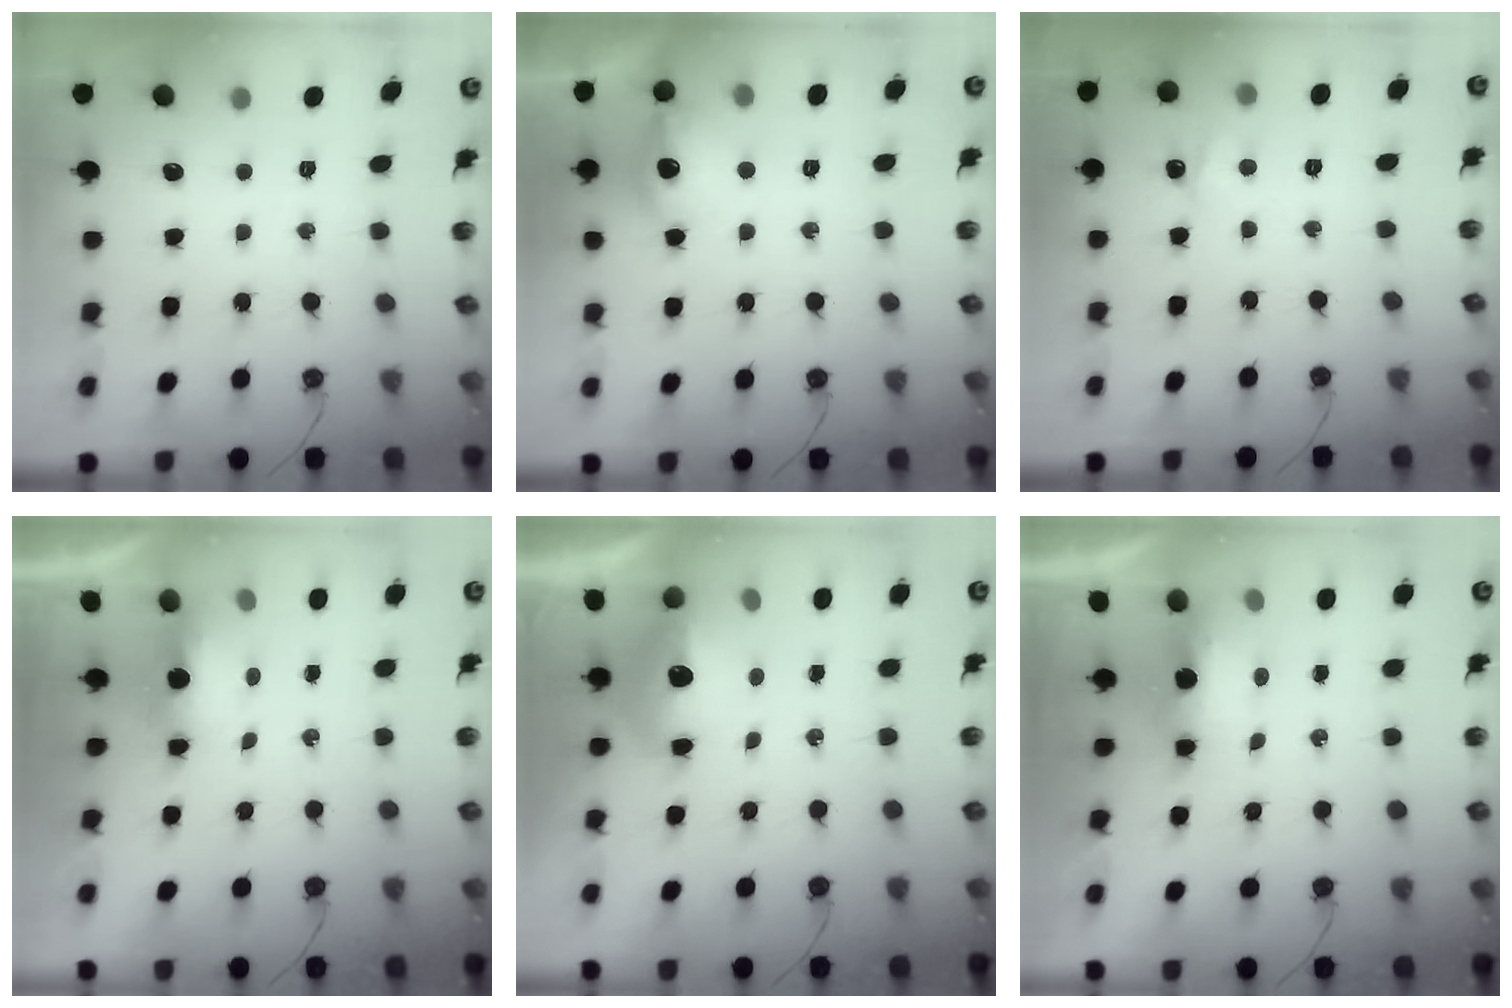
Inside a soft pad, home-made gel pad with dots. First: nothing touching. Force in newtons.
{"total": 12.8, "press": 12.8, "slide": 1.1}
{"total": 1.9, "press": 1.9, "slide": 0.2}
{"total": 10.2, "press": 7.1, "slide": 7.3}
{"total": 12.5, "press": 12.5, "slide": 1.4}
{"total": 15.6, "press": 9.1, "slide": 12.7}